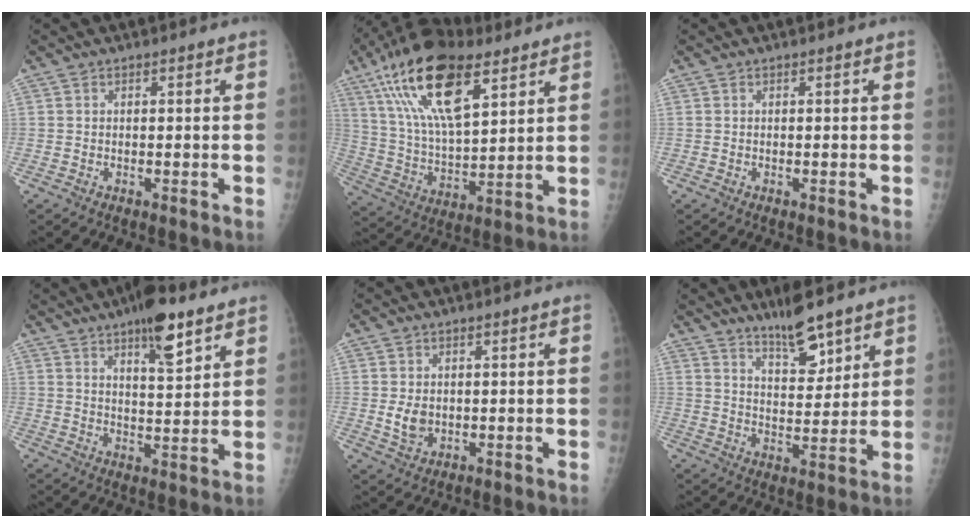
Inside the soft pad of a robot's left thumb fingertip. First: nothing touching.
{"total": 21.6, "force": [11.5, 8.9, 16.0], "torque": [-0.286, -0.028, 0.210]}
{"total": 0.0}
{"total": 9.9, "force": [6.2, 2.9, 7.1], "torque": [-0.095, -0.033, 0.097]}
{"total": 4.1, "force": [0.2, 3.2, 2.7], "torque": [-0.038, -0.008, 0.012]}
{"total": 8.8, "force": [6.8, 2.5, 5.0], "torque": [-0.065, -0.053, 0.120]}